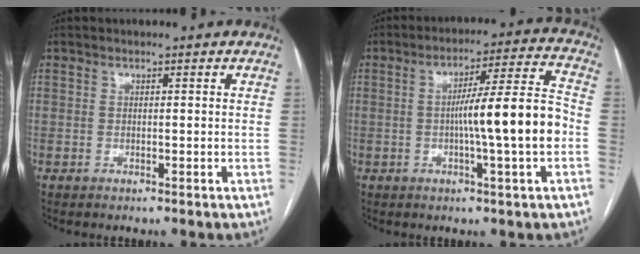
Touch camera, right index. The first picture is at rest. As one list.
[{"total": 12.1, "force": [-1.9, -0.5, 12.0], "torque": [-0.188, 0.013, -0.033]}]